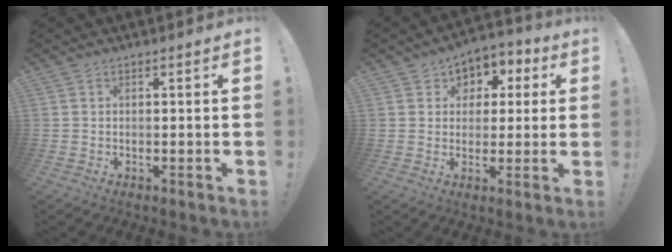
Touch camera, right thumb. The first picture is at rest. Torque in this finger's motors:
{"motor_torque": [0.08, 0.08, 0.00, 0.06, 0.13]}